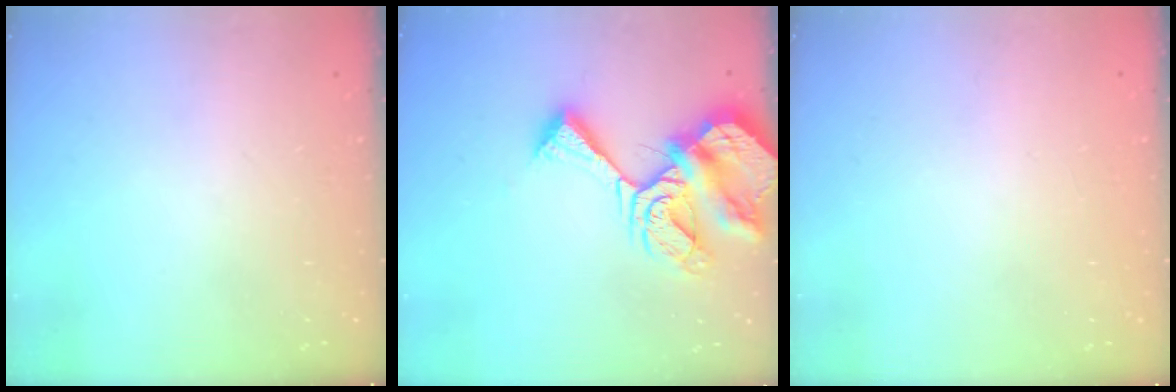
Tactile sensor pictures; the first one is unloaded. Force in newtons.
{"total": 13.5, "press": 13.4, "slide": 1.5}
{"total": 1.8, "press": 1.8, "slide": 0.1}